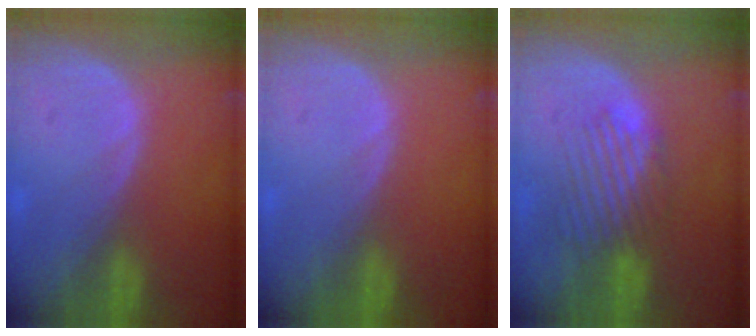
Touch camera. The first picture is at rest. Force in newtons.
{"total": 0.0}
{"total": 5.4, "press": 5.1, "slide": 1.7}